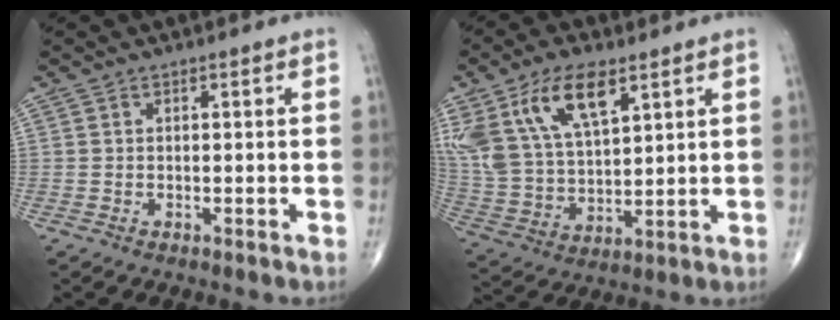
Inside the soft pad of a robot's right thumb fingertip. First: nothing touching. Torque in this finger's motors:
{"motor_torque": [-0.61, 1.28, 1.52, 0.95, 0.19]}